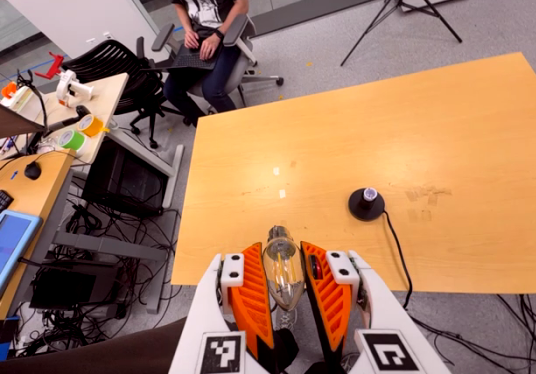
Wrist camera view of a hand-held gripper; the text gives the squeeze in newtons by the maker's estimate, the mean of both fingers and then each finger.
{"total": 8.6, "left": 8.0, "right": 9.3}